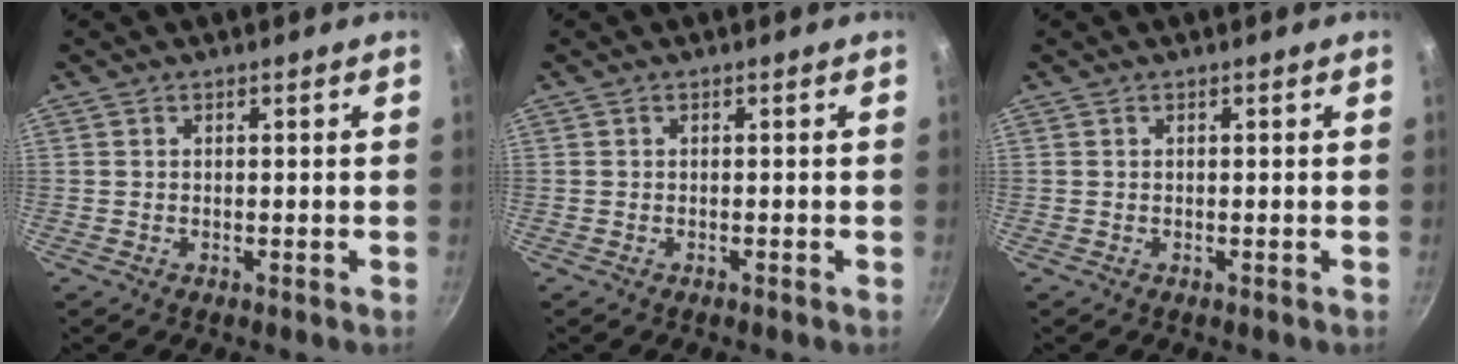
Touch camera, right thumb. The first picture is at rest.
{"total": 0.0}
{"total": 0.0}